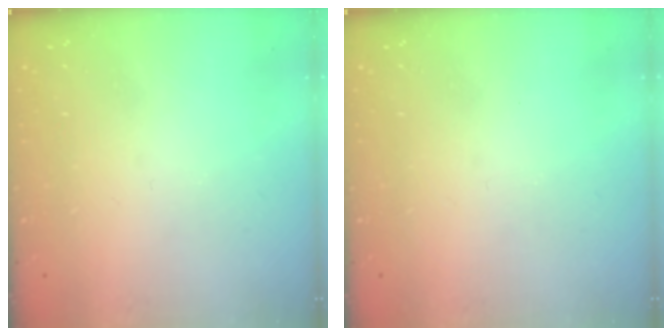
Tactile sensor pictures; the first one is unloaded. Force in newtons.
{"total": 0.0}